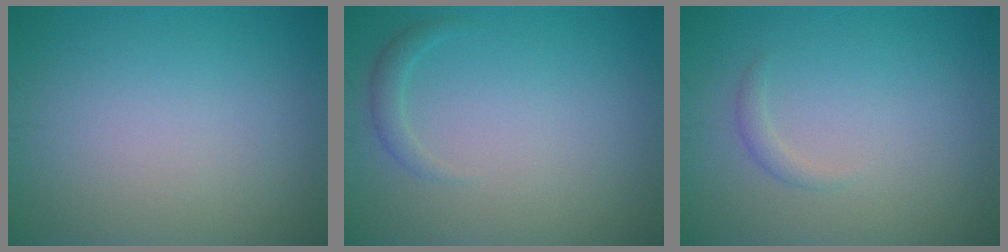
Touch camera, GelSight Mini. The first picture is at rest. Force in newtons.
{"total": 1.2, "press": 1.2, "slide": 0.1}
{"total": 0.9, "press": 0.9, "slide": 0.1}